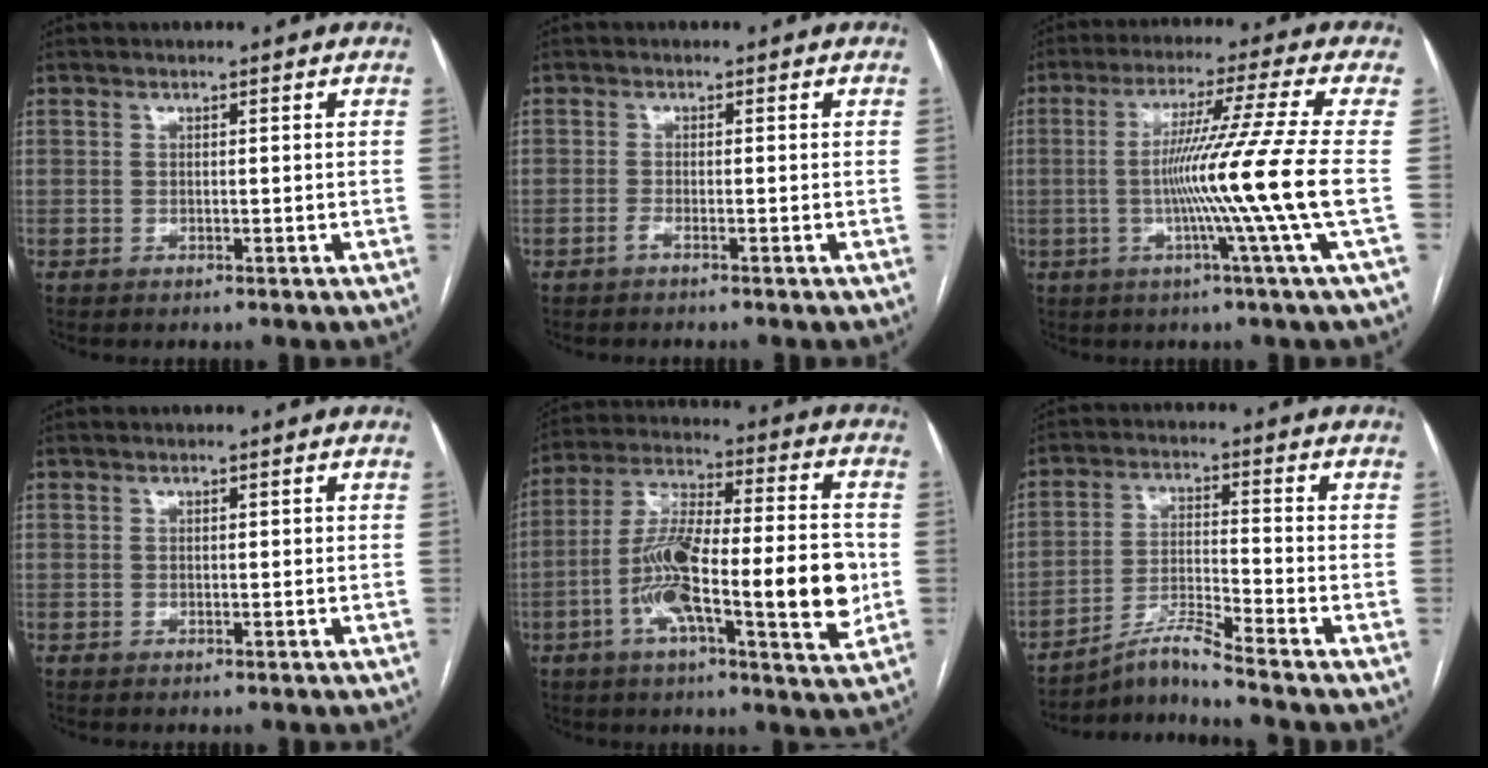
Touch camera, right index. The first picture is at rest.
{"total": 0.8, "force": [-0.7, -0.2, 0.4], "torque": [-0.008, 0.001, -0.014]}
{"total": 13.4, "force": [-2.3, -4.1, 12.5], "torque": [-0.214, -0.017, -0.041]}
{"total": 0.5, "force": [0.1, 0.2, 0.4], "torque": [-0.006, 0.001, 0.001]}
{"total": 19.6, "force": [-4.0, 3.8, 18.8], "torque": [-0.307, 0.015, -0.066]}
{"total": 6.9, "force": [-6.1, -2.3, 2.4], "torque": [-0.056, -0.018, -0.112]}